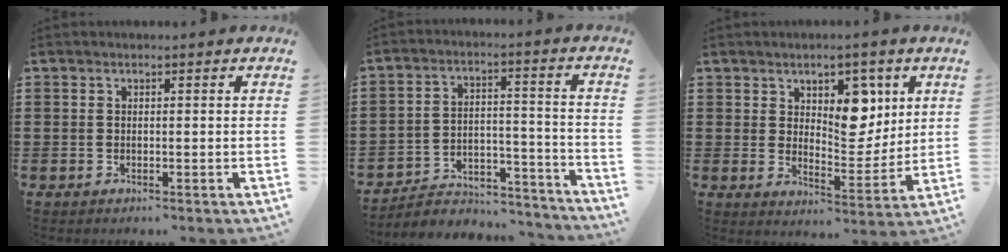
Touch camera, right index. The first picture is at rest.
{"total": 4.4, "force": [-4.2, 1.2, 0.8], "torque": [-0.018, 0.009, -0.086]}
{"total": 7.5, "force": [3.8, 4.8, 4.3], "torque": [-0.065, -0.014, 0.060]}